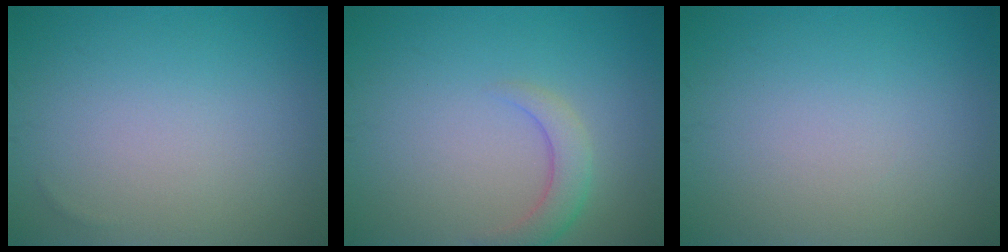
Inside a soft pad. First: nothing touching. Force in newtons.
{"total": 2.5, "press": 2.5, "slide": 0.2}
{"total": 0.0}